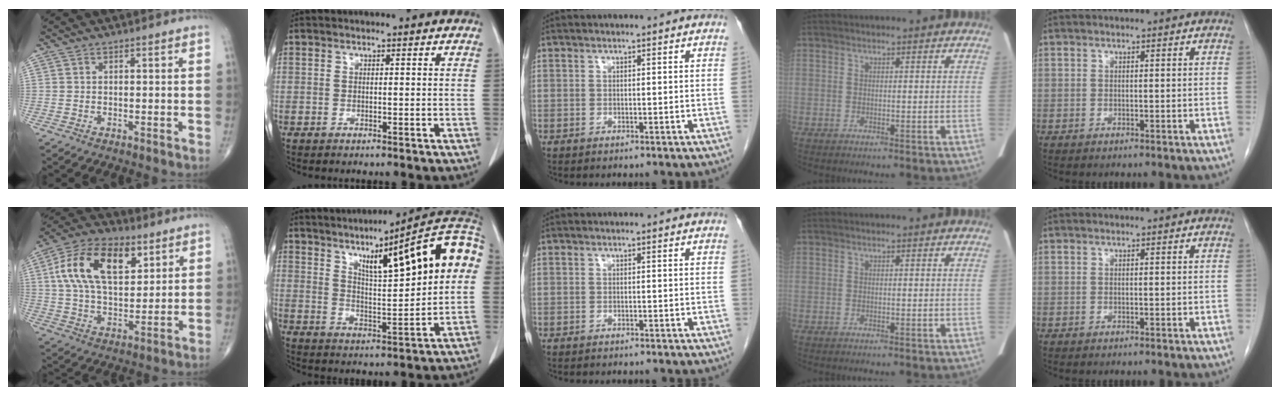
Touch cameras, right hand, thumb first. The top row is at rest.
{"thumb": {"total": 18.0, "force": [6.4, 10.0, 13.5], "torque": [-0.223, -0.003, 0.113]}, "index": {"total": 18.0, "force": [5.6, 2.4, 16.9], "torque": [-0.241, 0.027, 0.077]}, "middle": {"total": 4.9, "force": [-4.4, 1.1, 1.8], "torque": [-0.020, -0.003, -0.053]}}